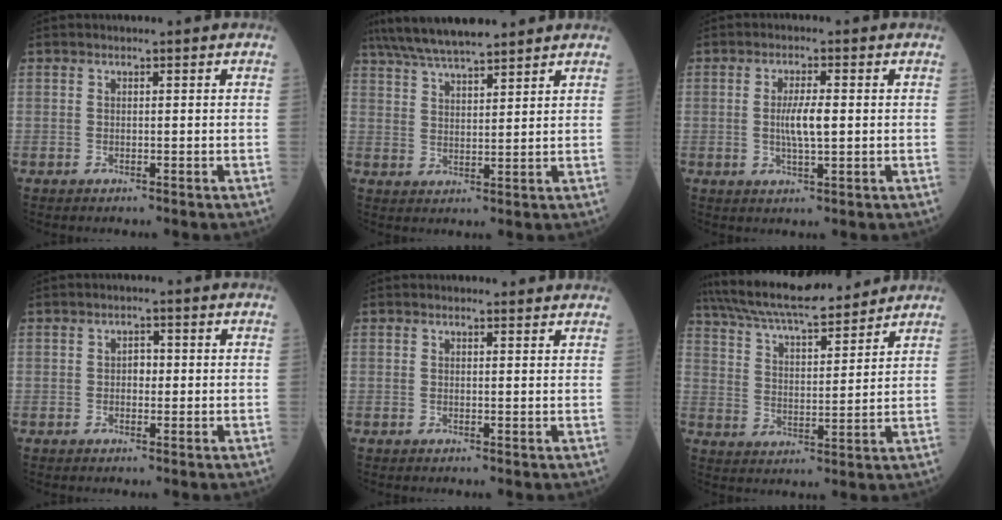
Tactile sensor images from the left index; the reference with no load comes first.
{"total": 12.3, "force": [10.6, 2.2, 5.9], "torque": [-0.112, 0.029, 0.187]}
{"total": 4.4, "force": [0.1, 0.9, 4.3], "torque": [-0.086, -0.003, 0.001]}
{"total": 1.7, "force": [0.0, 1.2, 1.2], "torque": [-0.021, 0.003, 0.000]}
{"total": 3.3, "force": [3.2, 0.9, 0.5], "torque": [-0.011, 0.009, 0.034]}
{"total": 17.8, "force": [15.9, 3.0, 7.3], "torque": [-0.137, 0.025, 0.264]}